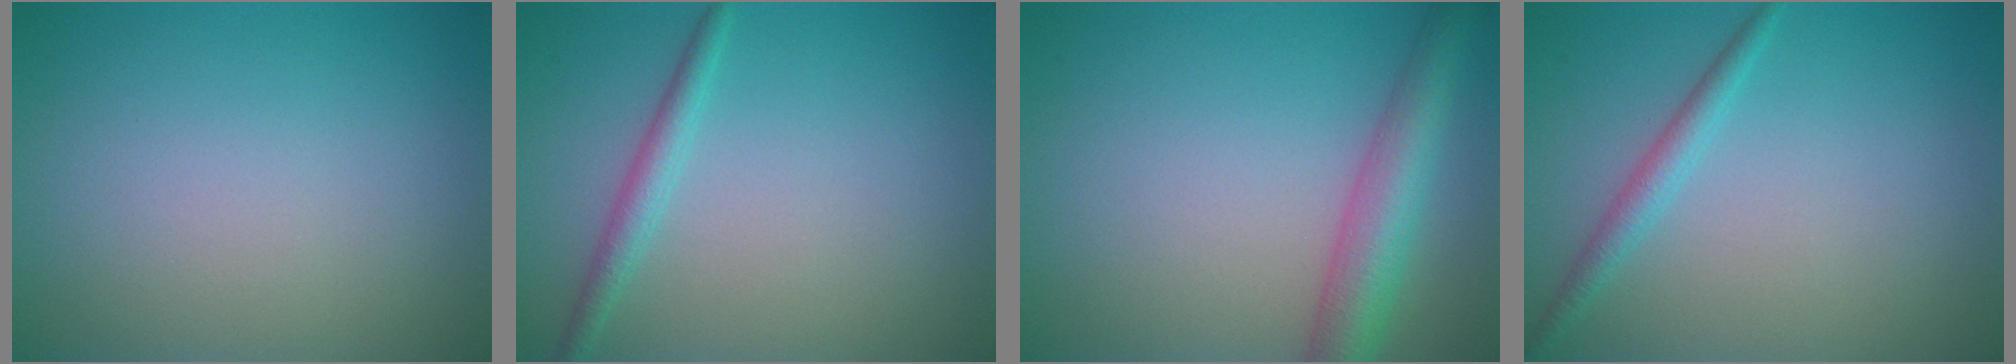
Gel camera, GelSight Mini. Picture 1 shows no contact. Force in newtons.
{"total": 1.9, "press": 1.9, "slide": 0.2}
{"total": 5.1, "press": 5.1, "slide": 0.2}
{"total": 1.8, "press": 1.8, "slide": 0.1}